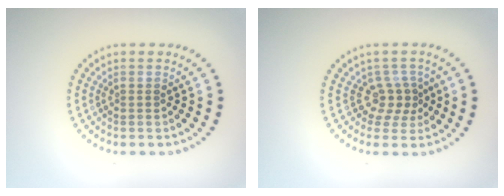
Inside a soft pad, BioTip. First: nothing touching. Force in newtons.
{"total": 2.3, "press": 1.6, "slide": 1.7}